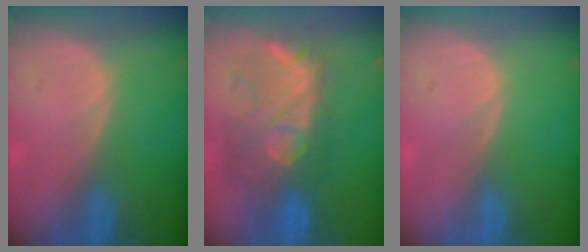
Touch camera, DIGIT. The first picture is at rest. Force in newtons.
{"total": 10.7, "press": 10.0, "slide": 3.7}
{"total": 0.0}